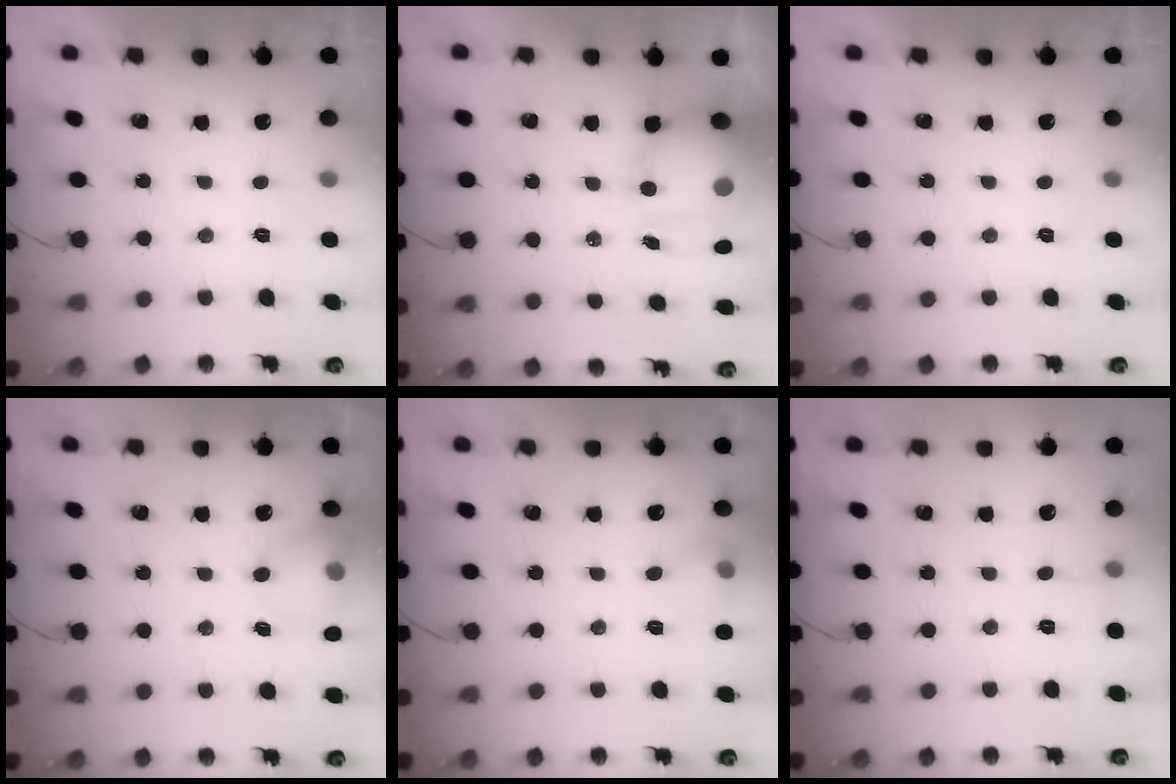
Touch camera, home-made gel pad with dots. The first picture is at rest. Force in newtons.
{"total": 12.3, "press": 11.9, "slide": 3.0}
{"total": 0.0}
{"total": 12.8, "press": 12.7, "slide": 1.5}
{"total": 7.2, "press": 7.1, "slide": 1.4}
{"total": 5.0, "press": 4.8, "slide": 1.5}